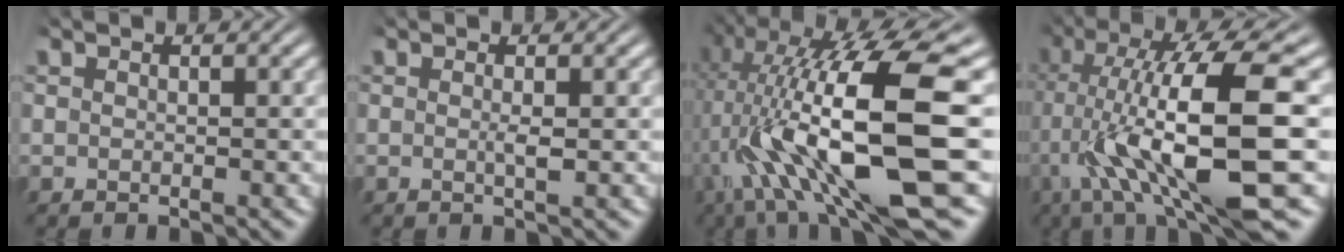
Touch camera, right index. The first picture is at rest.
{"total": 1.0, "force": [0.1, 0.0, 1.0], "torque": [-0.012, 0.001, -0.004]}
{"total": 15.0, "force": [0.1, 6.4, 13.6], "torque": [-0.227, 0.003, 0.000]}
{"total": 12.4, "force": [0.0, 4.4, 11.7], "torque": [-0.198, -0.003, 0.007]}